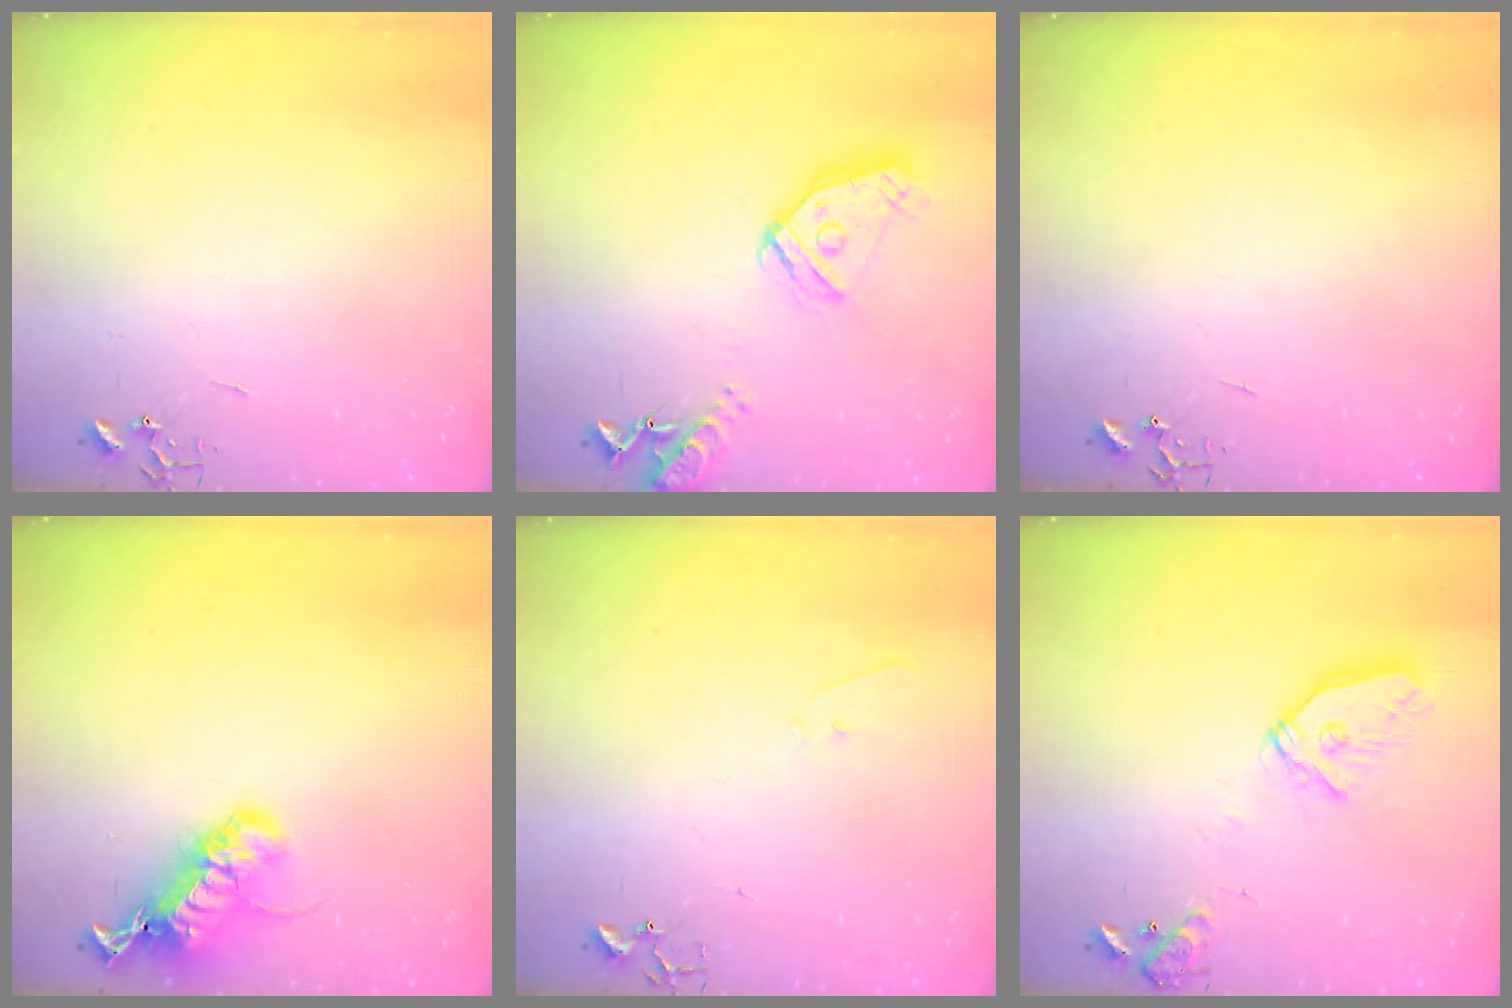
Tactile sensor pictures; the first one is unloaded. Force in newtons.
{"total": 17.4, "press": 17.3, "slide": 2.0}
{"total": 0.0}
{"total": 19.9, "press": 19.9, "slide": 0.3}
{"total": 5.7, "press": 5.7, "slide": 0.7}
{"total": 14.7, "press": 14.6, "slide": 1.9}